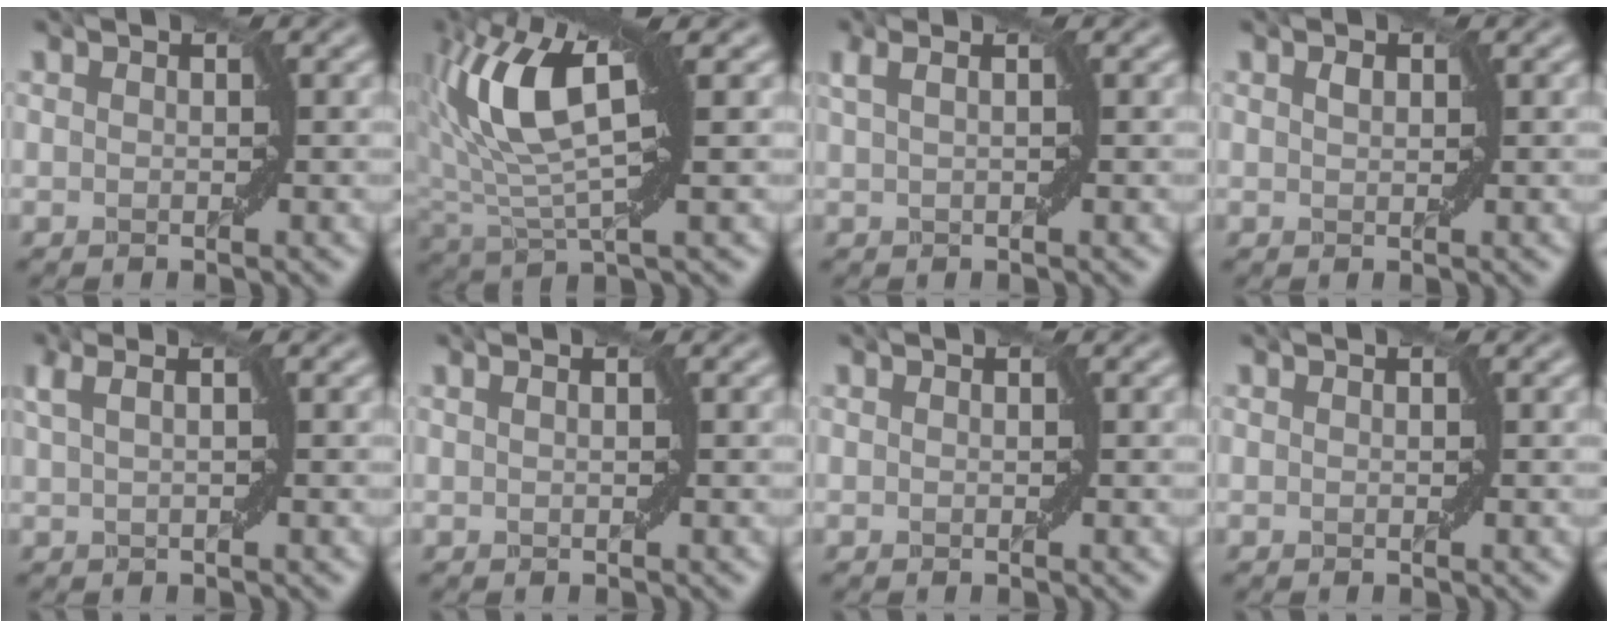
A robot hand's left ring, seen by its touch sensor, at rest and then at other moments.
{"total": 9.9, "force": [2.8, 3.7, 8.8], "torque": [-0.185, 0.013, 0.047]}
{"total": 2.5, "force": [1.2, 0.8, 2.0], "torque": [-0.029, 0.007, 0.006]}
{"total": 0.7, "force": [0.4, 0.4, 0.5], "torque": [-0.011, 0.003, 0.009]}
{"total": 3.0, "force": [1.3, 1.0, 2.5], "torque": [-0.037, 0.011, 0.007]}
{"total": 0.7, "force": [0.4, 0.1, 0.6], "torque": [-0.008, -0.003, 0.002]}
{"total": 0.0}
{"total": 0.0}